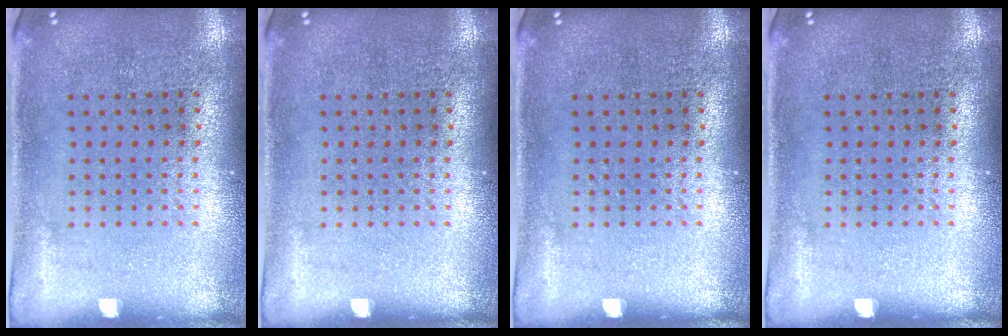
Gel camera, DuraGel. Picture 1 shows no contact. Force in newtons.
{"total": 0.0}
{"total": 0.0}
{"total": 0.0}